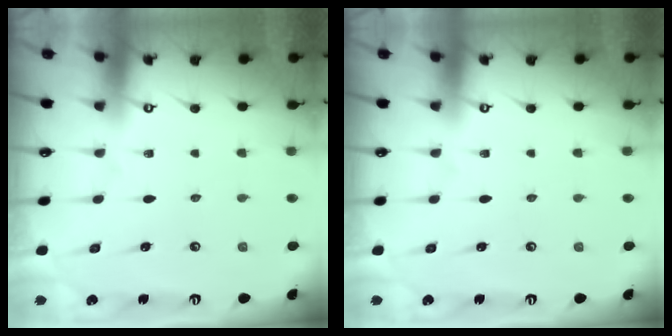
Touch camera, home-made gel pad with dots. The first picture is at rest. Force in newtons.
{"total": 0.0}